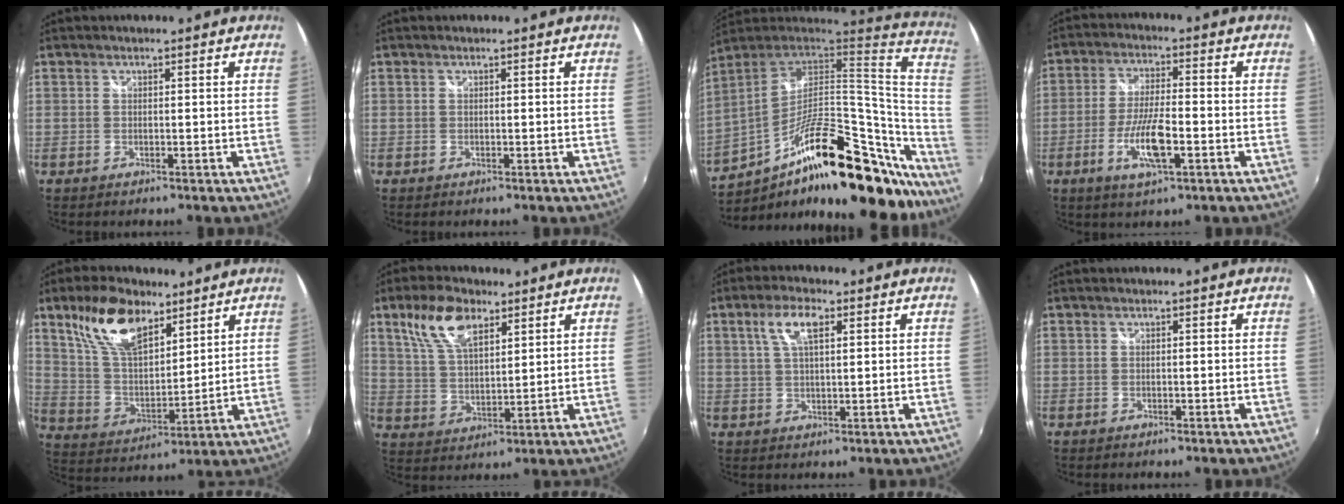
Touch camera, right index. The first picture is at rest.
{"total": 0.0}
{"total": 35.4, "force": [-21.2, 12.5, 25.5], "torque": [-0.380, 0.001, -0.320]}
{"total": 9.0, "force": [-3.4, 2.1, 8.1], "torque": [-0.163, -0.006, -0.065]}
{"total": 15.3, "force": [9.5, 7.3, 9.4], "torque": [-0.182, 0.020, 0.187]}
{"total": 10.6, "force": [6.2, 4.9, 7.1], "torque": [-0.141, 0.020, 0.124]}
{"total": 5.8, "force": [2.3, 2.2, 4.9], "torque": [-0.093, 0.011, 0.043]}
{"total": 0.0}